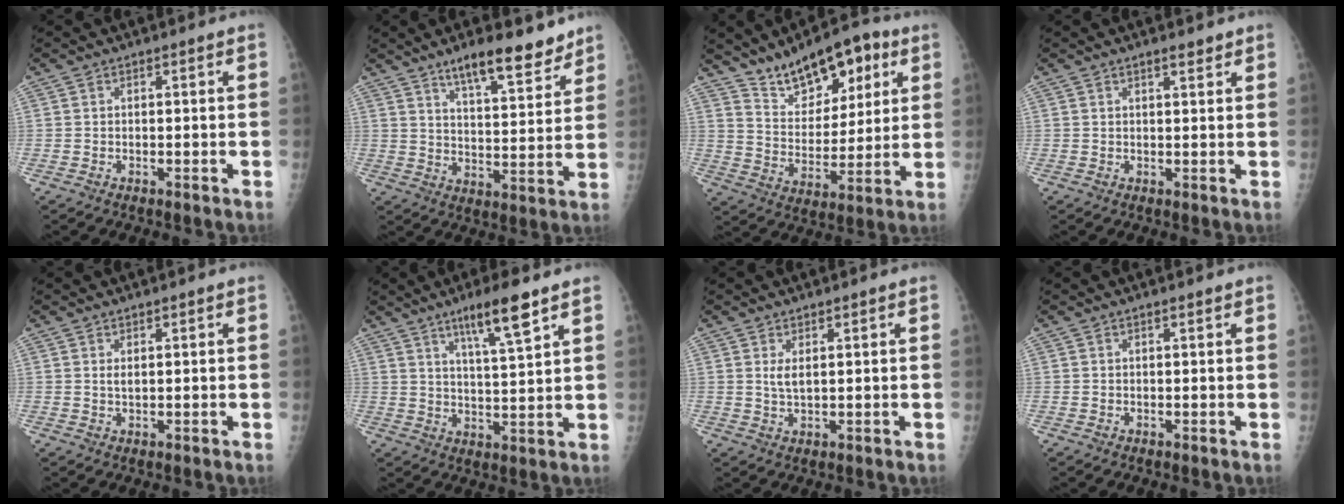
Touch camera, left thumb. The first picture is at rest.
{"total": 12.1, "force": [9.1, 3.3, 7.3], "torque": [-0.085, -0.060, 0.146]}
{"total": 15.4, "force": [9.5, 7.9, 9.2], "torque": [-0.102, -0.040, 0.163]}
{"total": 1.9, "force": [1.4, 0.5, 1.1], "torque": [-0.011, -0.008, 0.022]}
{"total": 1.2, "force": [0.6, 0.4, 1.0], "torque": [-0.015, -0.003, 0.013]}
{"total": 9.4, "force": [5.9, 0.8, 7.3], "torque": [-0.124, -0.031, 0.104]}
{"total": 2.3, "force": [1.0, 0.8, 2.0], "torque": [-0.037, -0.009, 0.023]}
{"total": 0.6, "force": [0.5, 0.1, 0.4], "torque": [-0.007, -0.001, 0.007]}